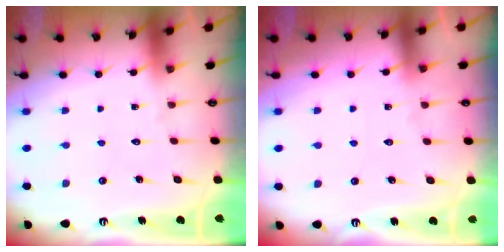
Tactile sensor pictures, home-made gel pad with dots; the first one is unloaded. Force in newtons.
{"total": 4.7, "press": 4.7, "slide": 0.7}